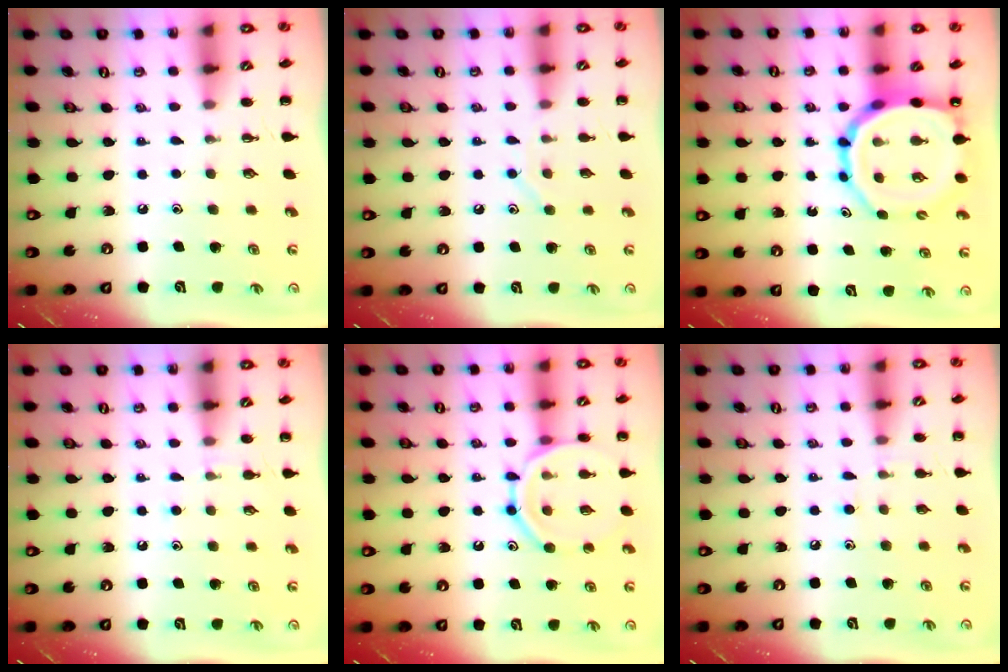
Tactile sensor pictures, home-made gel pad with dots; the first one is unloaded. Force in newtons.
{"total": 6.7, "press": 6.6, "slide": 1.1}
{"total": 13.1, "press": 12.6, "slide": 3.4}
{"total": 4.3, "press": 3.9, "slide": 1.6}
{"total": 13.8, "press": 13.8, "slide": 1.4}
{"total": 6.3, "press": 6.0, "slide": 2.0}